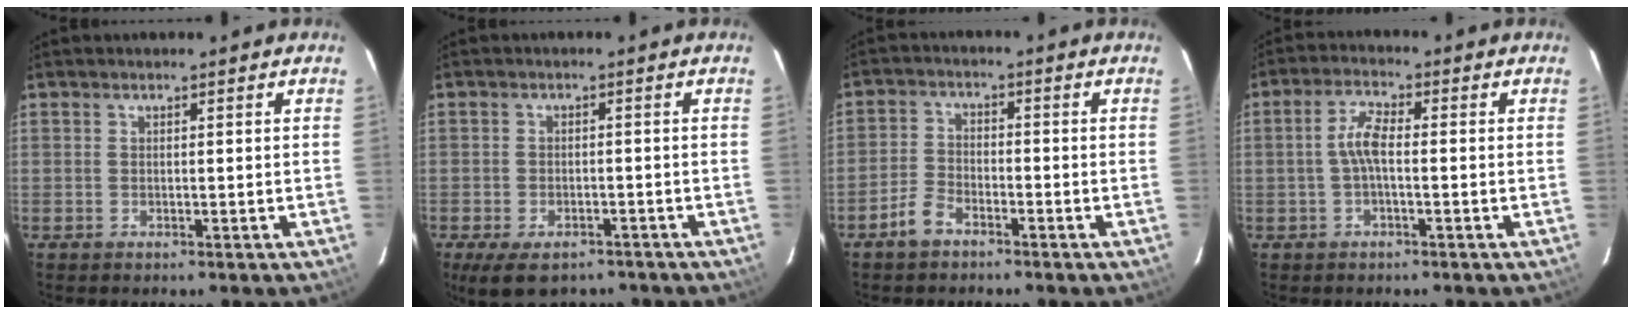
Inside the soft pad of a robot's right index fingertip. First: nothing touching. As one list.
[{"total": 8.7, "force": [-6.2, 4.2, 4.4], "torque": [-0.095, -0.017, -0.091]}, {"total": 4.4, "force": [-3.3, 2.1, 2.1], "torque": [-0.056, 0.010, -0.064]}, {"total": 4.1, "force": [-0.7, 1.2, 3.8], "torque": [-0.083, 0.013, -0.014]}]